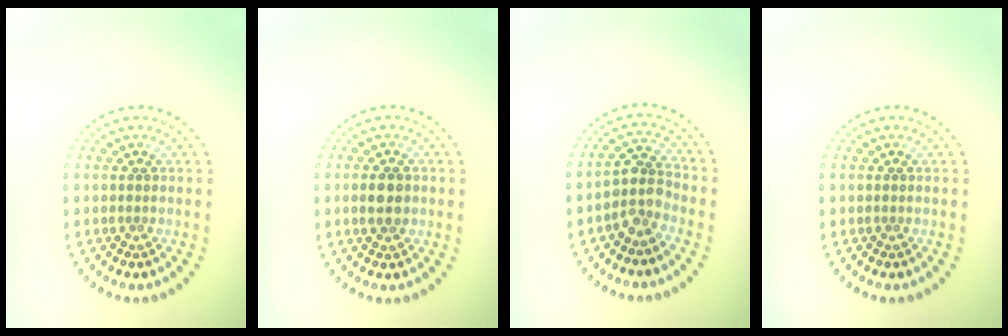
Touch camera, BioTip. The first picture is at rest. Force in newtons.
{"total": 2.8, "press": 2.8, "slide": 0.2}
{"total": 2.8, "press": 2.2, "slide": 1.8}
{"total": 0.0}